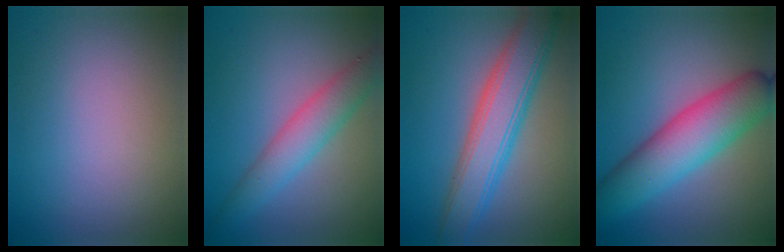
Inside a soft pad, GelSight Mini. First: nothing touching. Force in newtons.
{"total": 4.3, "press": 4.3, "slide": 0.1}
{"total": 6.9, "press": 6.9, "slide": 0.1}
{"total": 8.3, "press": 8.3, "slide": 0.2}